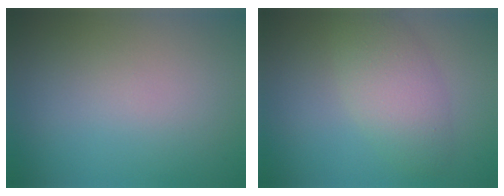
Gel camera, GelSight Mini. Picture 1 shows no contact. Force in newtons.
{"total": 4.1, "press": 4.1, "slide": 0.1}